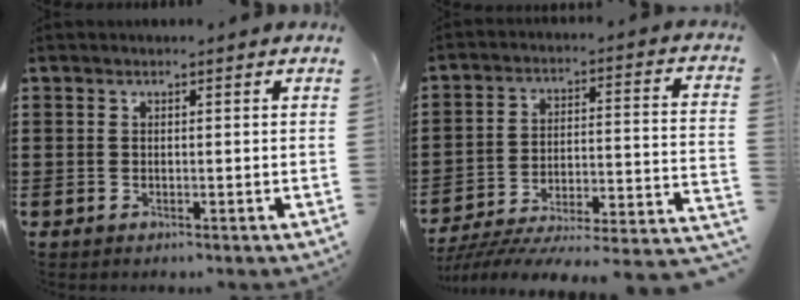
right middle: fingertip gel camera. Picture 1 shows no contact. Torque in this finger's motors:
{"motor_torque": [0.77, -0.02, 0.70, 0.21]}